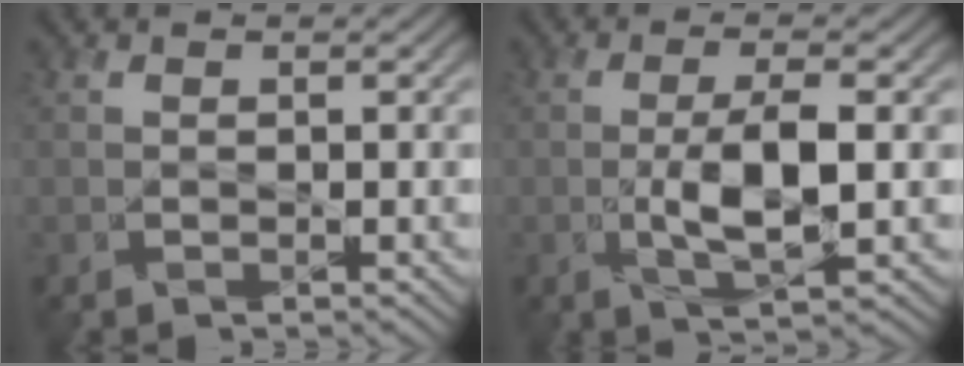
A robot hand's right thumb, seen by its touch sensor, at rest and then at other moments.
{"total": 6.1, "force": [-0.8, 1.8, 5.8], "torque": [-0.114, -0.001, -0.014]}